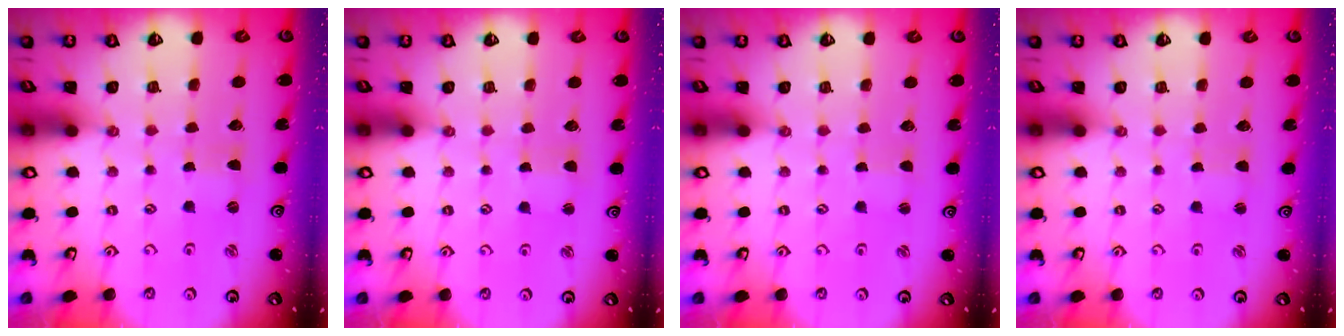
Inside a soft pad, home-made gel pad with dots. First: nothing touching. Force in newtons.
{"total": 2.2, "press": 2.2, "slide": 0.1}
{"total": 0.0}
{"total": 0.0}